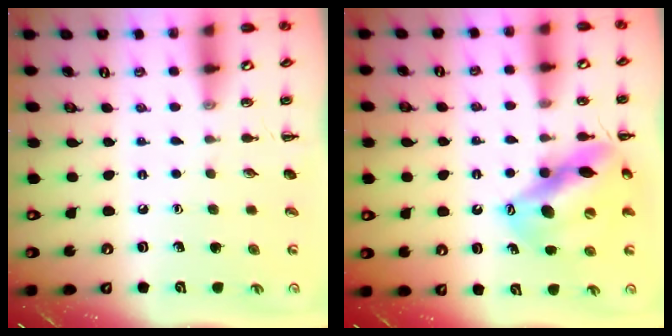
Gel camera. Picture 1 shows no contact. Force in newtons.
{"total": 14.2, "press": 13.7, "slide": 3.6}